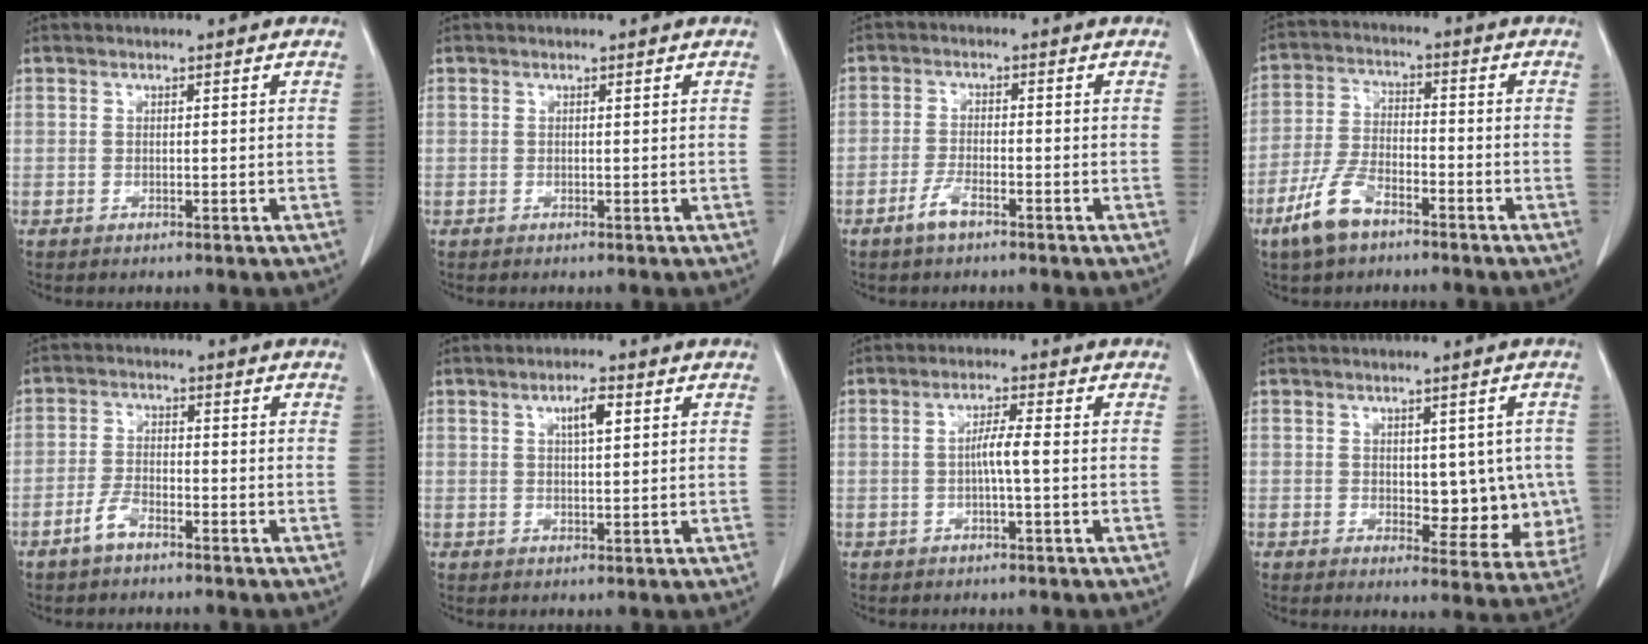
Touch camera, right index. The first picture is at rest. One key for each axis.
{"total": 0.0}
{"total": 3.3, "fx": -2.2, "fy": 0.7, "fz": 2.2, "tx": -0.047, "ty": 0.001, "tz": -0.046}
{"total": 8.1, "fx": -5.3, "fy": 3.3, "fz": 5.1, "tx": -0.119, "ty": -0.002, "tz": -0.104}
{"total": 3.4, "fx": -2.5, "fy": 1.2, "fz": 2.1, "tx": -0.043, "ty": 0.004, "tz": -0.051}
{"total": 3.5, "fx": 1.4, "fy": 0.7, "fz": 3.1, "tx": -0.051, "ty": 0.001, "tz": 0.023}
{"total": 3.4, "fx": -0.4, "fy": -0.1, "fz": 3.3, "tx": -0.060, "ty": 0.004, "tz": -0.008}
{"total": 8.3, "fx": 0.1, "fy": 4.5, "fz": 7.0, "tx": -0.061, "ty": 0.000, "tz": 0.012}